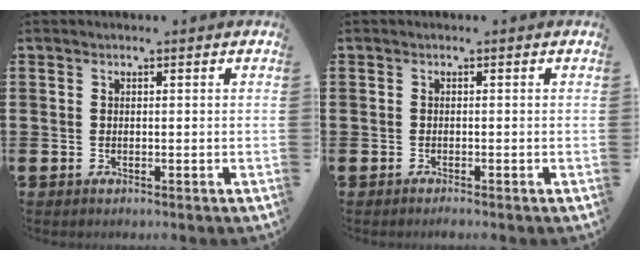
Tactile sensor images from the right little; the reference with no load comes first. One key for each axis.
{"total": 0.6, "fx": -0.5, "fy": 0.0, "fz": 0.3, "tx": -0.006, "ty": -0.003, "tz": -0.009}